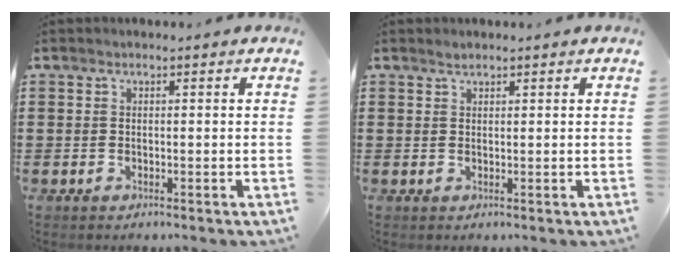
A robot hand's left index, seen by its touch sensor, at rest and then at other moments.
{"total": 0.9, "force": [0.8, 0.2, 0.2], "torque": [-0.007, 0.001, 0.016]}